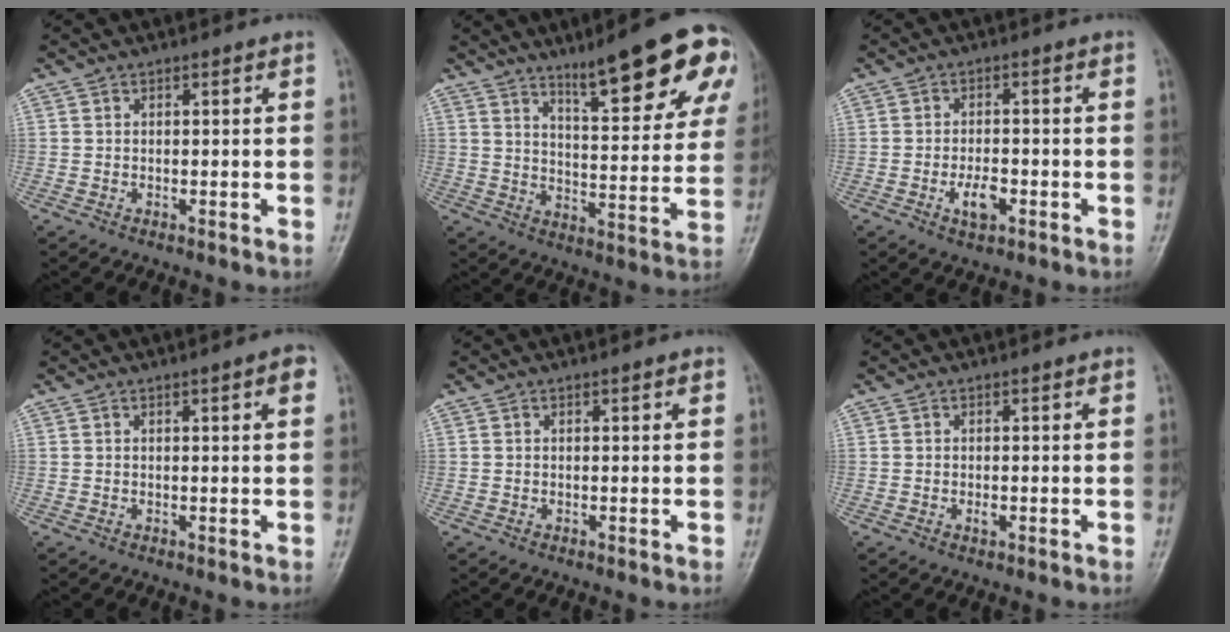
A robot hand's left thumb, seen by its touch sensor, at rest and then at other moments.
{"total": 18.6, "force": [11.1, 4.0, 14.4], "torque": [-0.158, -0.046, 0.161]}
{"total": 4.4, "force": [-1.8, 2.2, 3.4], "torque": [-0.056, 0.006, -0.028]}
{"total": 2.7, "force": [1.1, 0.3, 2.4], "torque": [-0.028, 0.000, 0.014]}
{"total": 0.9, "force": [0.4, 0.2, 0.8], "torque": [-0.013, 0.001, 0.005]}
{"total": 1.3, "force": [-0.1, 0.6, 1.1], "torque": [-0.013, 0.002, 0.000]}